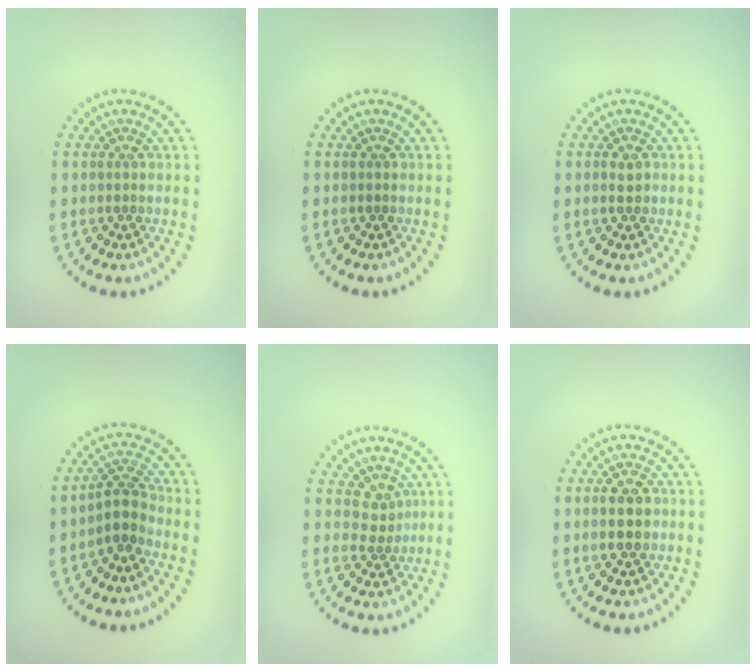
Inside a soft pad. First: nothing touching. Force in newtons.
{"total": 0.0}
{"total": 1.0, "press": 1.0, "slide": 0.1}
{"total": 2.6, "press": 2.1, "slide": 1.6}
{"total": 1.9, "press": 1.3, "slide": 1.4}
{"total": 3.1, "press": 3.0, "slide": 0.2}